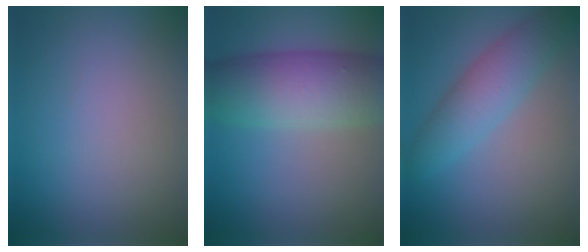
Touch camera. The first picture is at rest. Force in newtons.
{"total": 8.4, "press": 8.4, "slide": 0.2}
{"total": 4.4, "press": 4.4, "slide": 0.1}